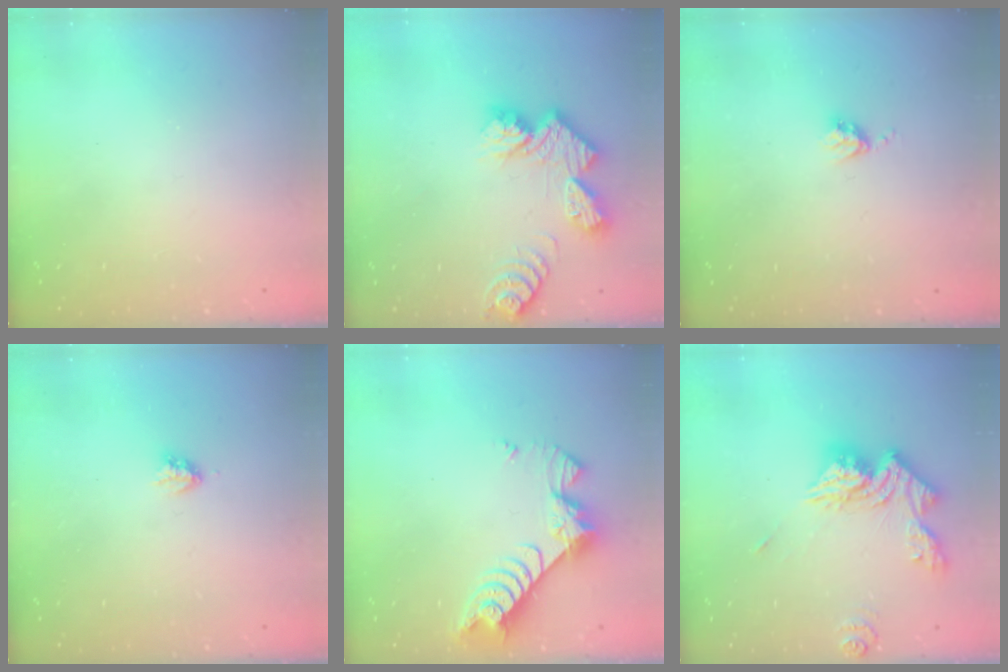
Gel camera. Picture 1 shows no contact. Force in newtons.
{"total": 11.9, "press": 11.8, "slide": 1.0}
{"total": 3.6, "press": 3.6, "slide": 0.4}
{"total": 2.9, "press": 2.9, "slide": 0.5}
{"total": 7.6, "press": 7.5, "slide": 0.7}
{"total": 15.2, "press": 15.1, "slide": 1.6}